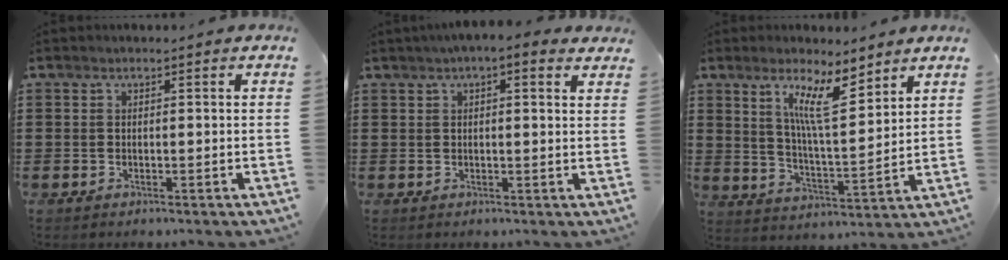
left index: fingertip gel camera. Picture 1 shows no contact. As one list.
[{"total": 2.9, "force": [2.1, 0.3, 2.0], "torque": [-0.045, 0.004, 0.036]}, {"total": 9.1, "force": [6.2, 2.1, 6.4], "torque": [-0.124, -0.022, 0.107]}]